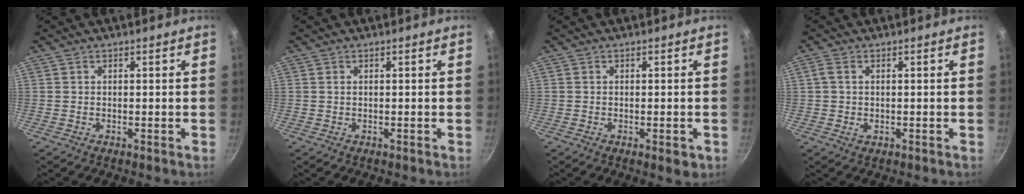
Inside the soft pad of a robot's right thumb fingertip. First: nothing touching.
{"total": 0.5, "force": [0.2, 0.4, 0.4], "torque": [-0.006, 0.001, 0.002]}
{"total": 2.6, "force": [-0.9, 1.0, 2.3], "torque": [-0.034, -0.006, -0.013]}
{"total": 2.3, "force": [0.3, 1.5, 1.7], "torque": [-0.037, 0.004, 0.003]}